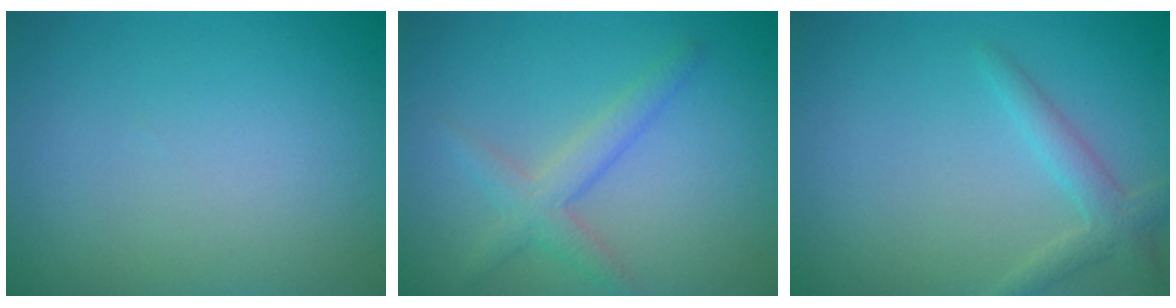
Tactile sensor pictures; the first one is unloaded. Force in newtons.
{"total": 2.6, "press": 2.6, "slide": 0.1}
{"total": 2.0, "press": 2.0, "slide": 0.1}